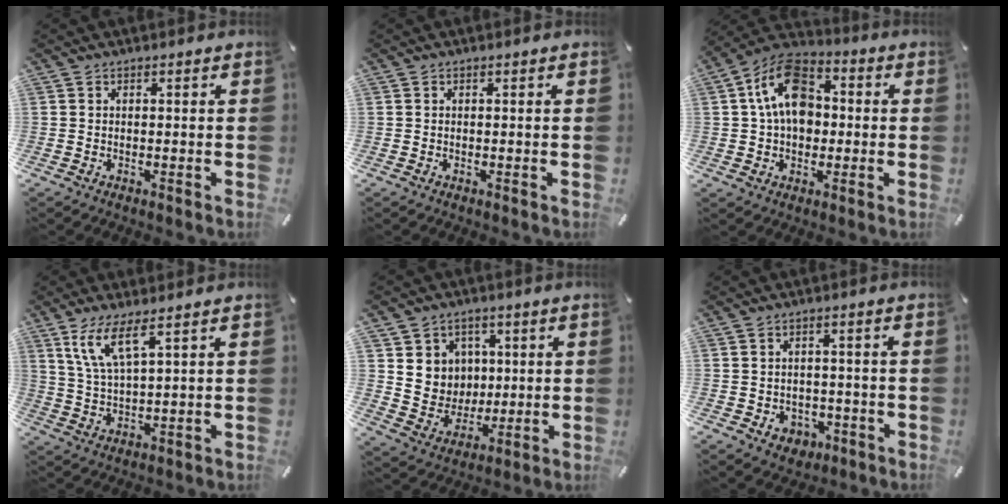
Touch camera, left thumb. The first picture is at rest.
{"total": 0.0}
{"total": 13.7, "force": [1.8, 10.1, 9.1], "torque": [-0.170, 0.013, 0.032]}
{"total": 8.7, "force": [5.4, 2.2, 6.4], "torque": [-0.145, -0.013, 0.096]}
{"total": 9.3, "force": [2.8, 8.8, 0.8], "torque": [-0.022, -0.020, 0.061]}
{"total": 4.4, "force": [-1.3, 3.9, 1.5], "torque": [-0.012, 0.004, -0.024]}